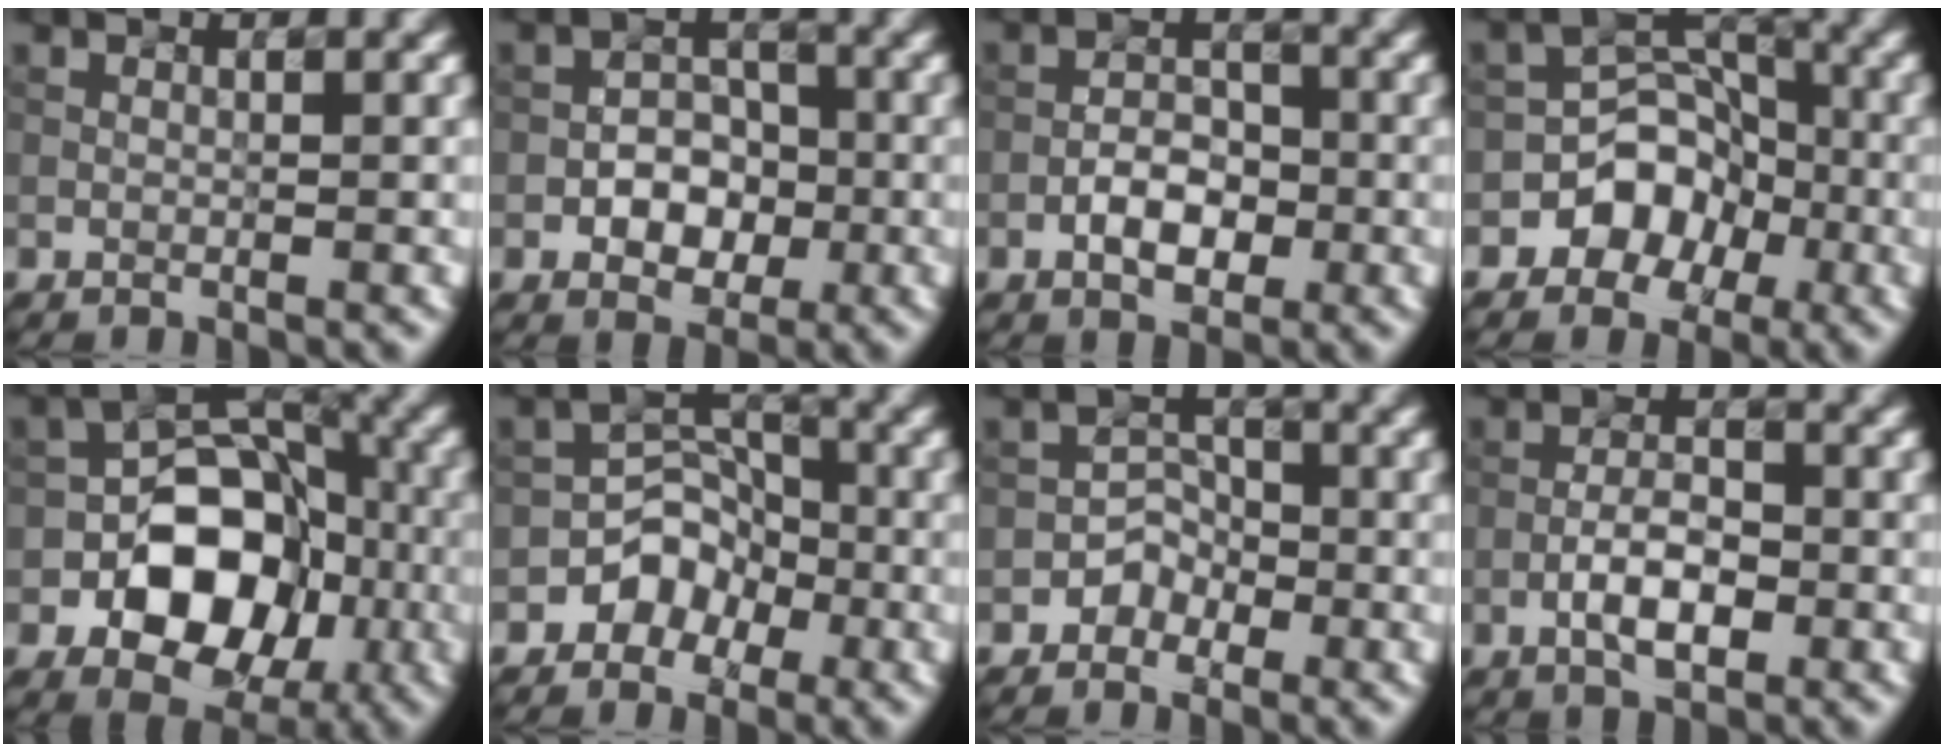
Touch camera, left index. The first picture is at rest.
{"total": 3.2, "force": [-1.3, 2.4, 1.8], "torque": [-0.019, 0.007, -0.014]}
{"total": 3.0, "force": [-1.5, 1.7, 2.0], "torque": [-0.029, 0.008, -0.018]}
{"total": 4.4, "force": [-2.4, 3.5, 1.3], "torque": [0.003, 0.017, -0.034]}
{"total": 9.3, "force": [-3.0, 6.5, 5.9], "torque": [-0.075, 0.010, -0.044]}
{"total": 3.1, "force": [-1.9, 2.3, 0.6], "torque": [0.005, 0.014, -0.022]}
{"total": 1.8, "force": [-1.3, 1.2, -0.2], "torque": [0.010, 0.012, -0.015]}
{"total": 3.2, "force": [-1.5, 1.2, 2.5], "torque": [-0.046, 0.006, -0.024]}